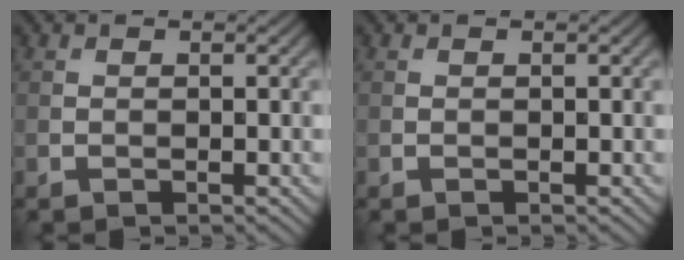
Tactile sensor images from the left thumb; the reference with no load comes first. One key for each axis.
{"total": 0.0}